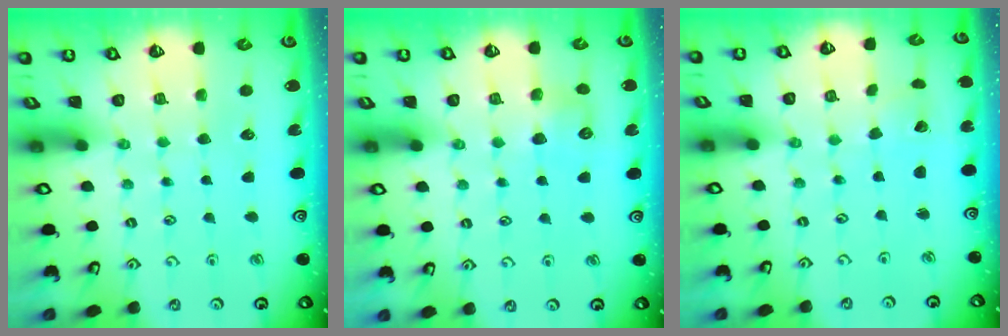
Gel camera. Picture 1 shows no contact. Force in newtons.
{"total": 5.7, "press": 5.7, "slide": 0.6}
{"total": 2.0, "press": 2.0, "slide": 0.1}